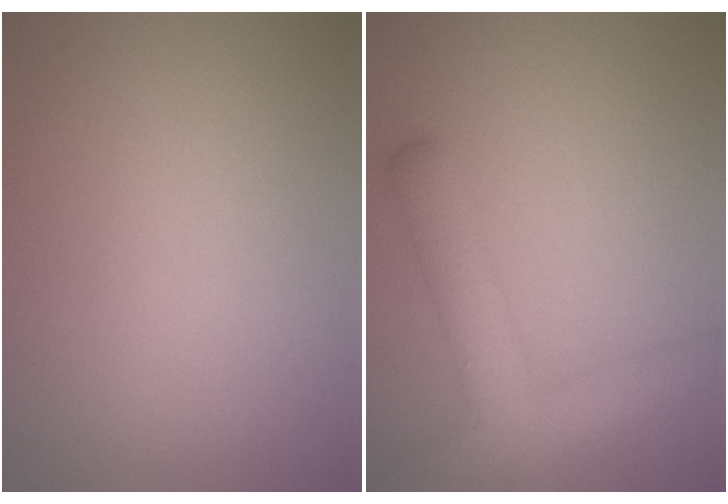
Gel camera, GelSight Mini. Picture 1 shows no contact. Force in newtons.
{"total": 5.8, "press": 5.8, "slide": 0.3}